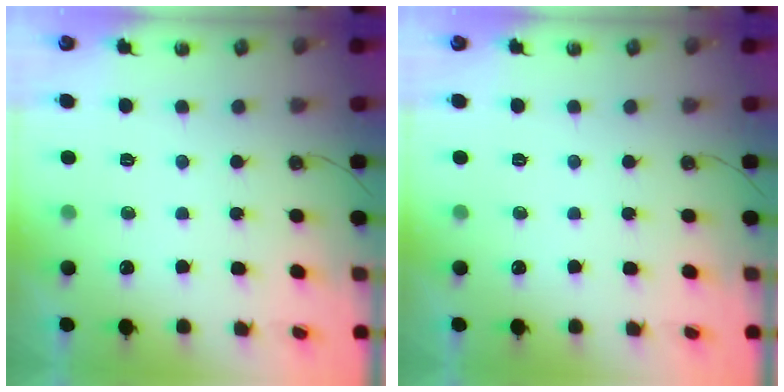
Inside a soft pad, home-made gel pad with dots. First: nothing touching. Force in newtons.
{"total": 0.0}